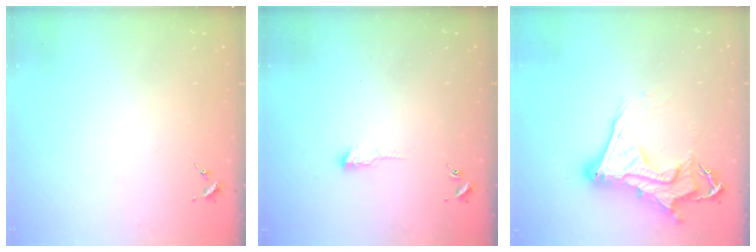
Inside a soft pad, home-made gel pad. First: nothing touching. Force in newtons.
{"total": 3.6, "press": 3.5, "slide": 0.8}
{"total": 17.1, "press": 17.1, "slide": 1.6}